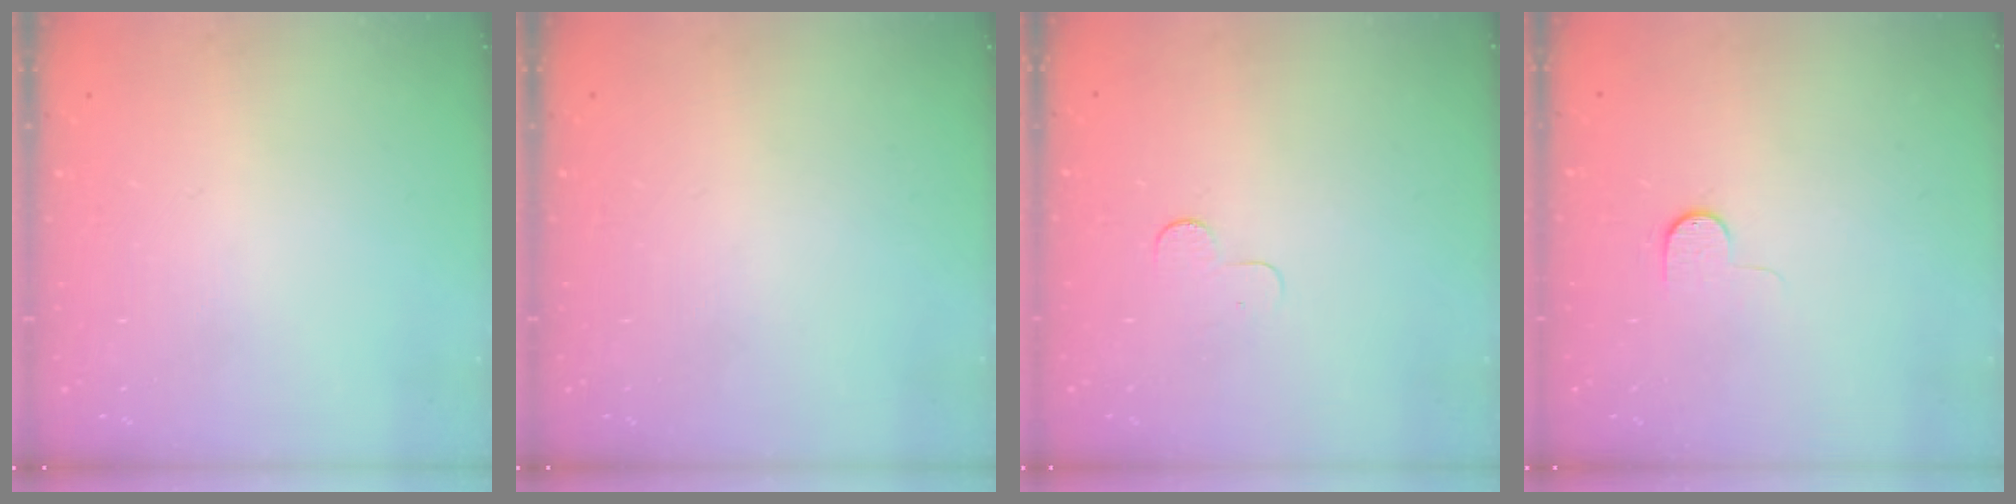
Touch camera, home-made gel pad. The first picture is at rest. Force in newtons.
{"total": 0.0}
{"total": 2.9, "press": 2.9, "slide": 0.3}
{"total": 5.0, "press": 5.0, "slide": 0.5}